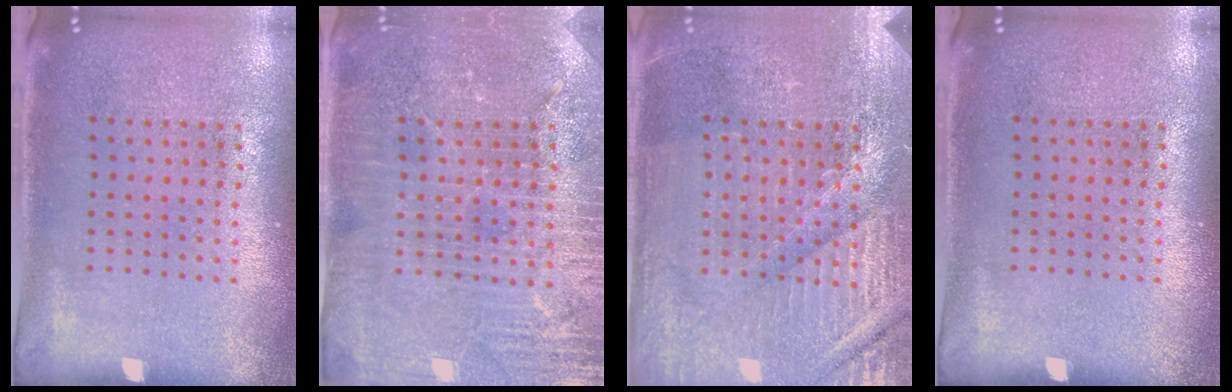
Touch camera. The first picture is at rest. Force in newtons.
{"total": 4.0, "press": 3.8, "slide": 1.2}
{"total": 4.2, "press": 4.1, "slide": 1.2}
{"total": 0.0}